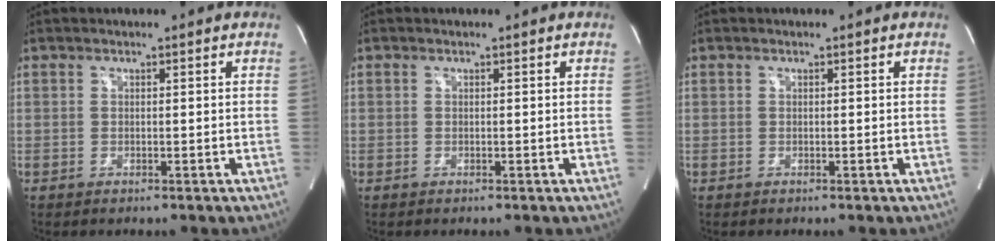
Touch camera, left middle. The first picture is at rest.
{"total": 0.0}
{"total": 0.0}